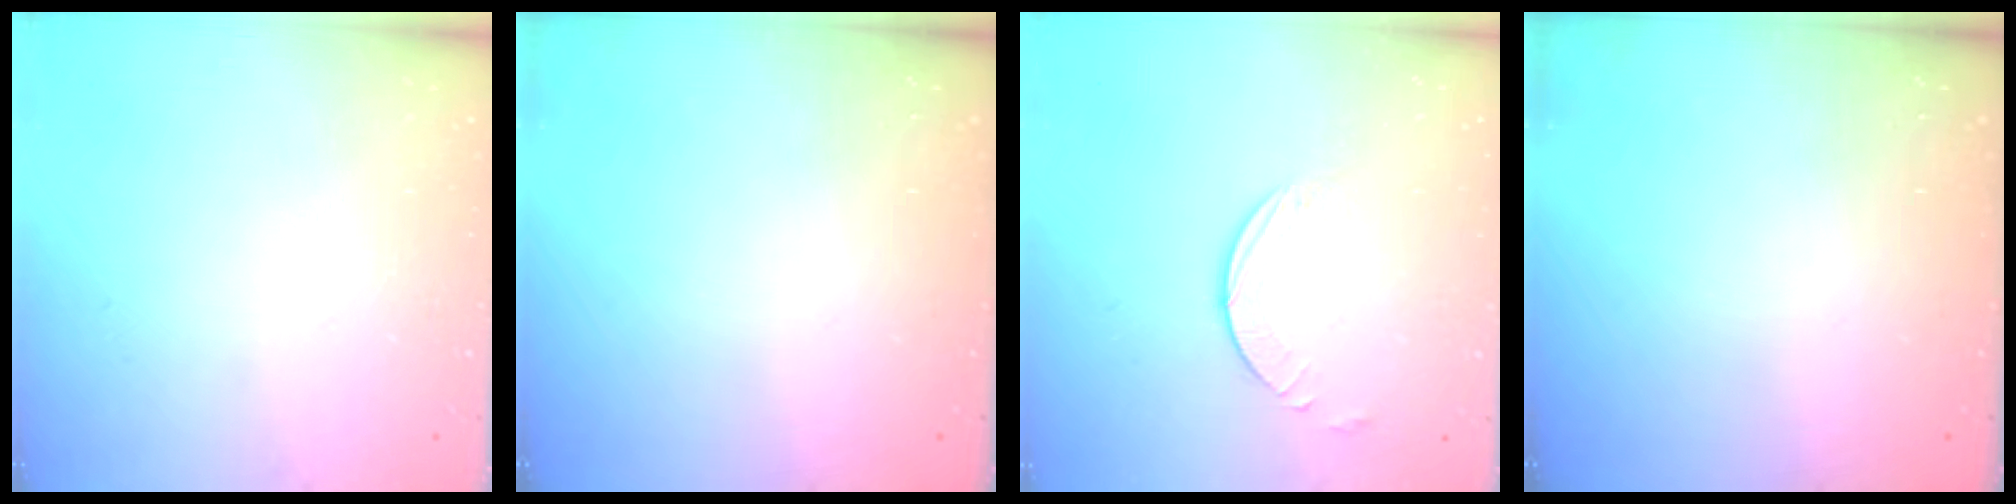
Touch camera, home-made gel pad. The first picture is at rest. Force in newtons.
{"total": 0.0}
{"total": 2.7, "press": 2.7, "slide": 0.2}
{"total": 0.0}